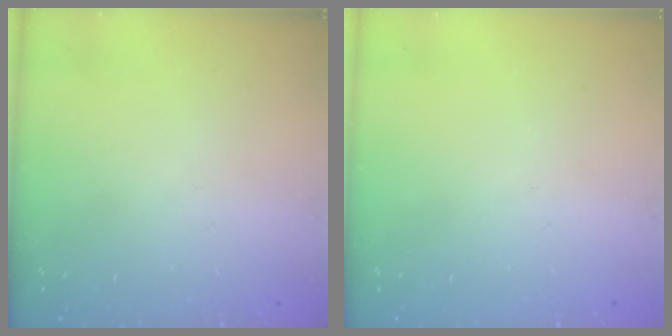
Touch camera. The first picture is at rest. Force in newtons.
{"total": 0.0}